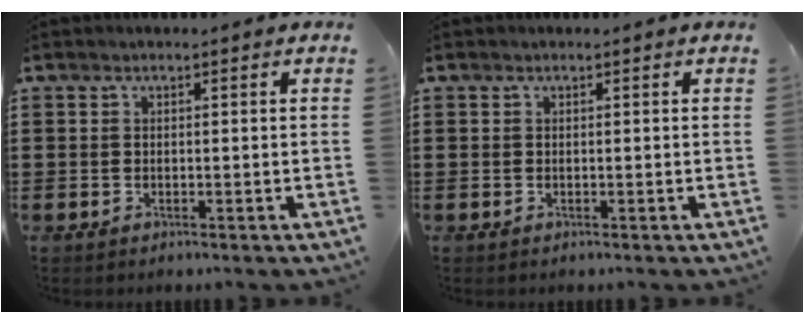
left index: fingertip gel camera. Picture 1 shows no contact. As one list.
[{"total": 0.0}]